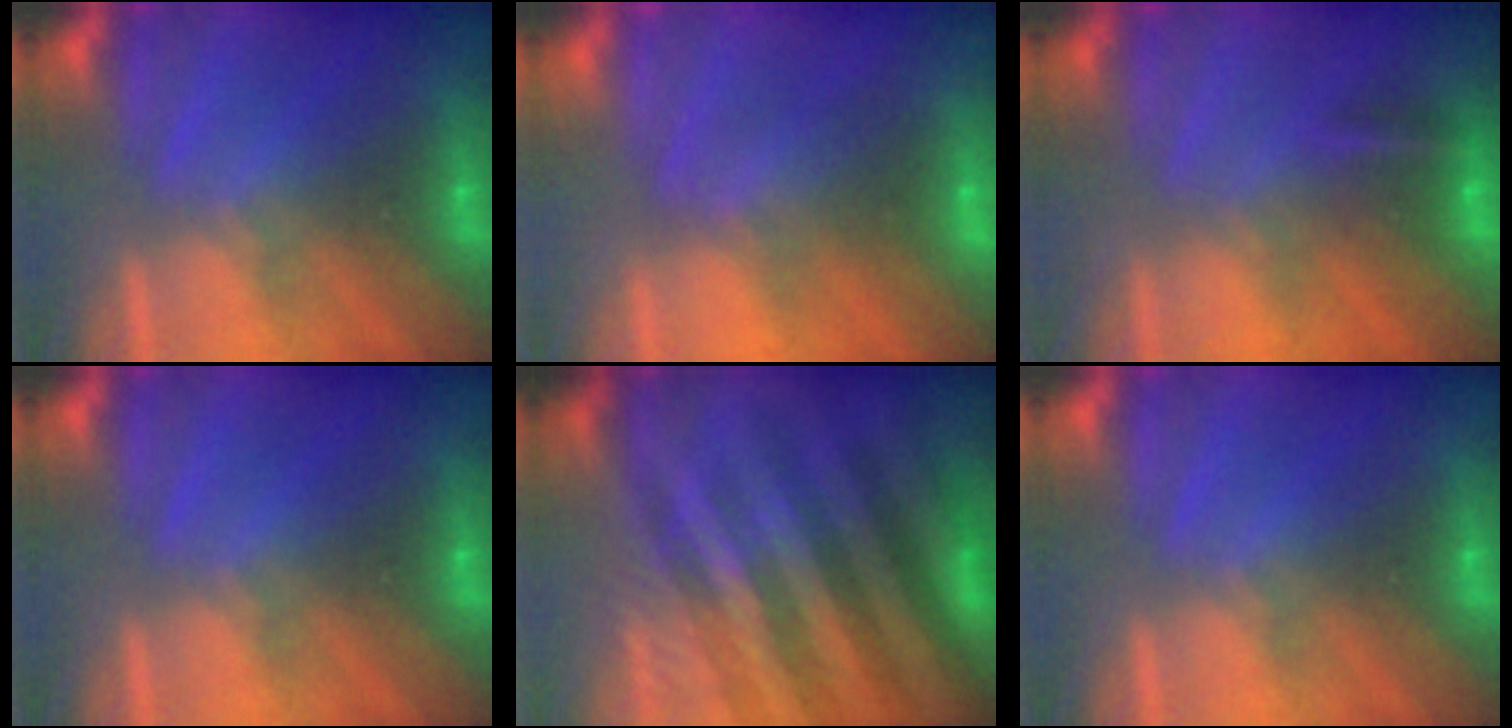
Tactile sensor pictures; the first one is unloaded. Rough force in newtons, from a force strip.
{"total": 2.6}
{"total": 8.6}
{"total": 0.0}
{"total": 4.5}
{"total": 0.0}